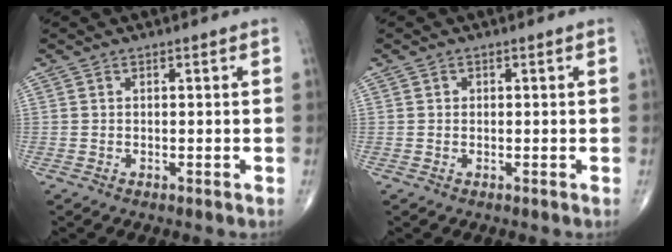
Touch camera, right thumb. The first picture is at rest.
{"total": 0.5, "force": [0.1, 0.5, 0.1], "torque": [0.002, 0.002, 0.002]}